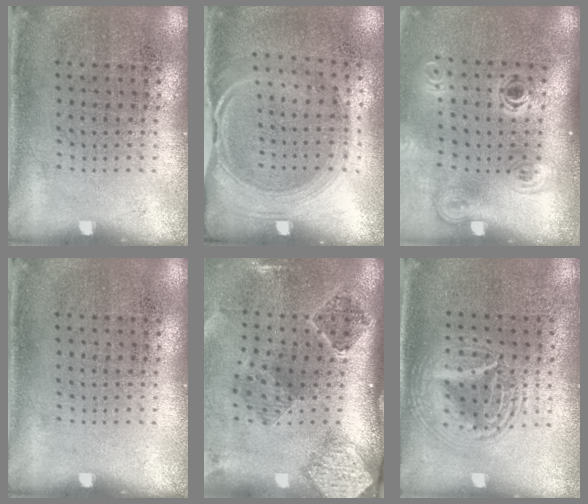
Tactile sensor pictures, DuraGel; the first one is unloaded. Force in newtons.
{"total": 1.5, "press": 1.3, "slide": 0.7}
{"total": 2.0, "press": 1.3, "slide": 1.5}
{"total": 0.0}
{"total": 2.9, "press": 1.9, "slide": 2.1}
{"total": 2.9, "press": 2.8, "slide": 0.3}